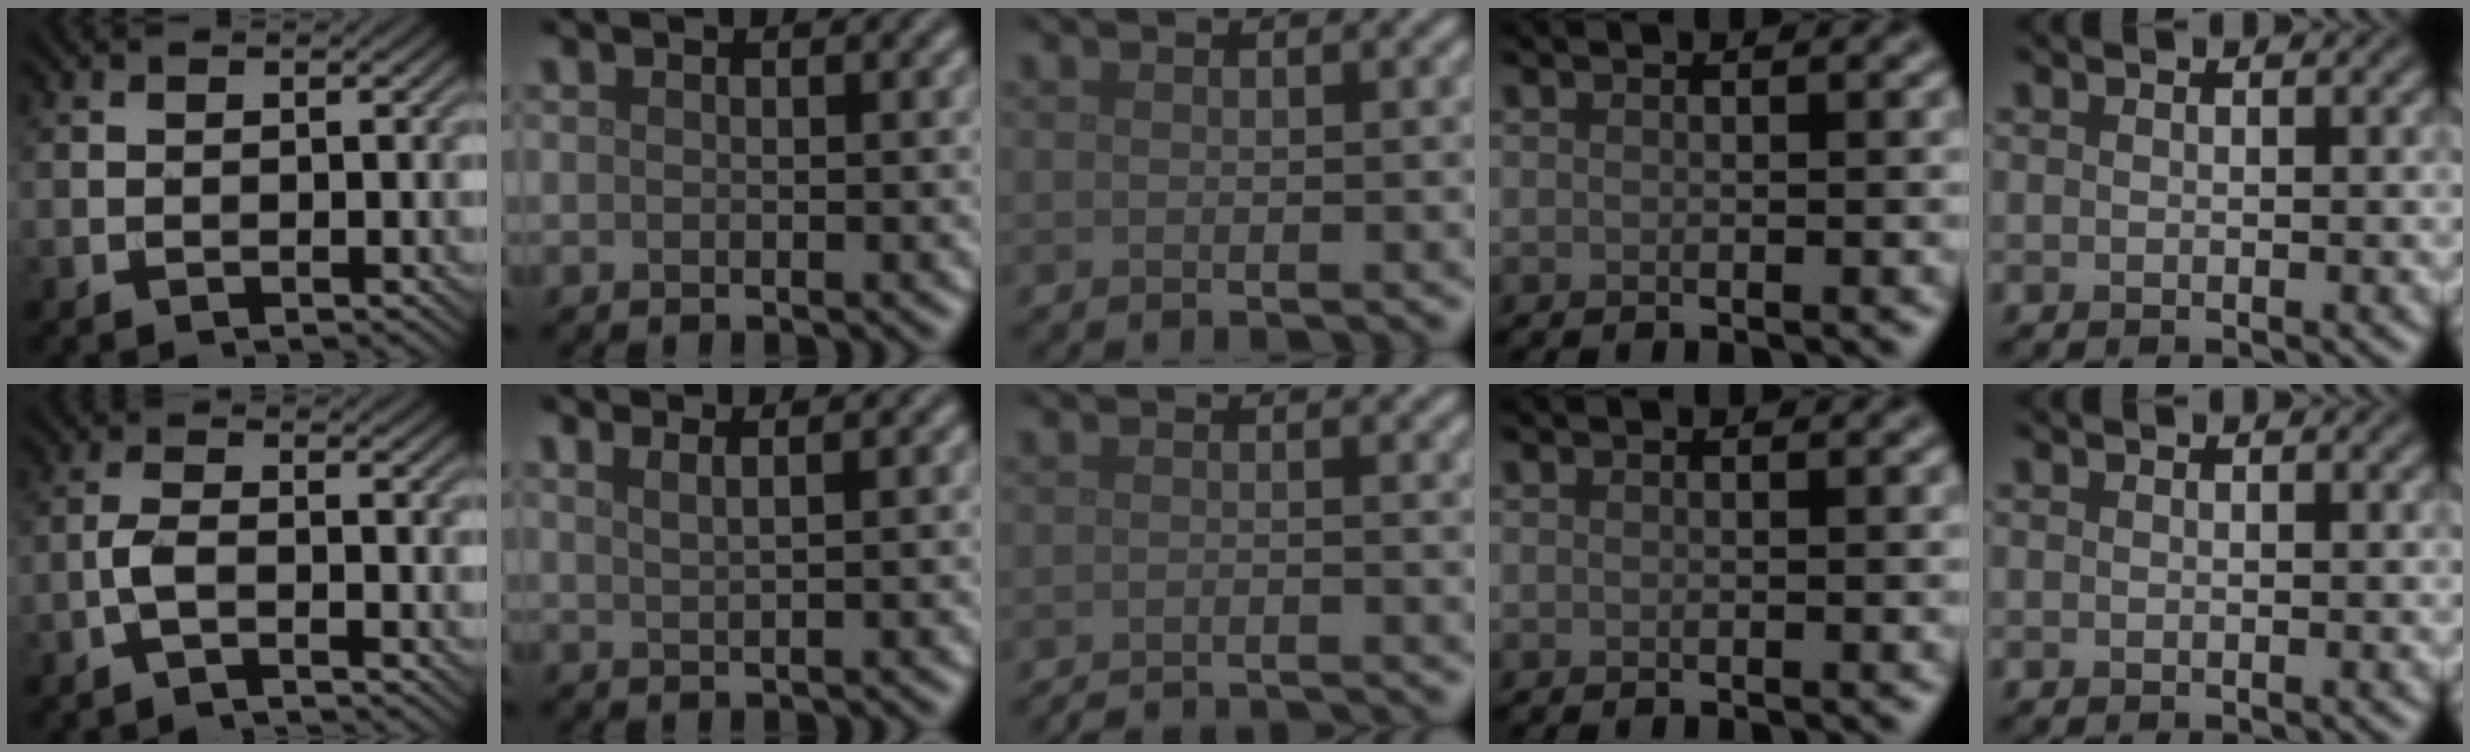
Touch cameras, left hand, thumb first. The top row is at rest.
{"thumb": {"total": 2.9, "force": [-1.7, 0.7, 2.2], "torque": [-0.051, 0.005, -0.043]}, "index": {"total": 2.9, "force": [2.0, 1.2, 1.7], "torque": [-0.004, 0.012, 0.000]}, "middle": {"total": 3.4, "force": [-3.2, 0.4, 0.8], "torque": [-0.013, 0.000, -0.049]}}